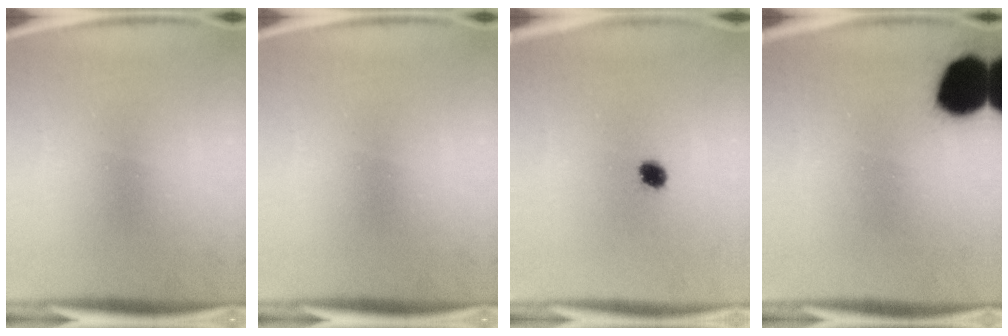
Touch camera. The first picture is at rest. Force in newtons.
{"total": 0.0}
{"total": 3.3}
{"total": 13.9}